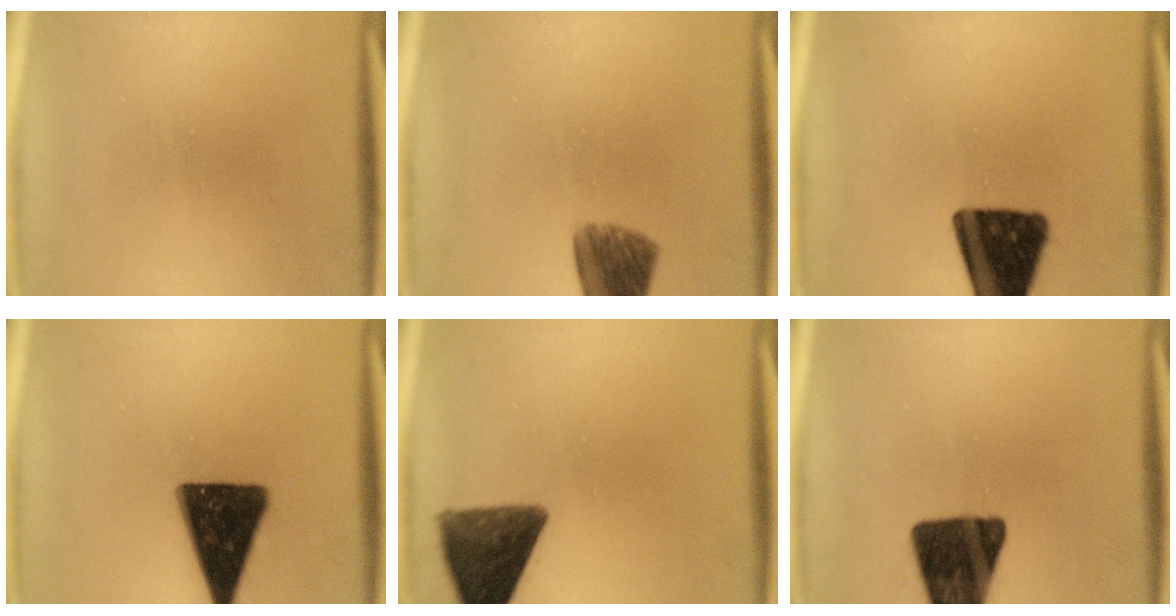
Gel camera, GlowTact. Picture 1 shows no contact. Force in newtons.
{"total": 7.5}
{"total": 17.7}
{"total": 16.4}
{"total": 11.4}
{"total": 14.3}